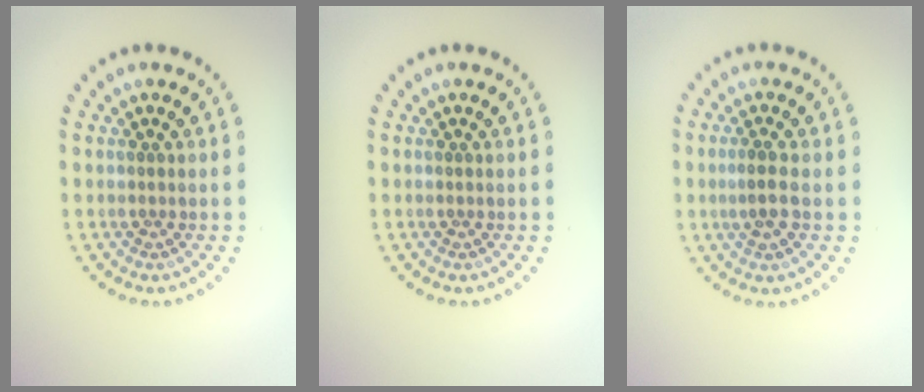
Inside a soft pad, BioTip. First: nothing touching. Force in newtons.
{"total": 0.0}
{"total": 1.9, "press": 1.8, "slide": 0.6}